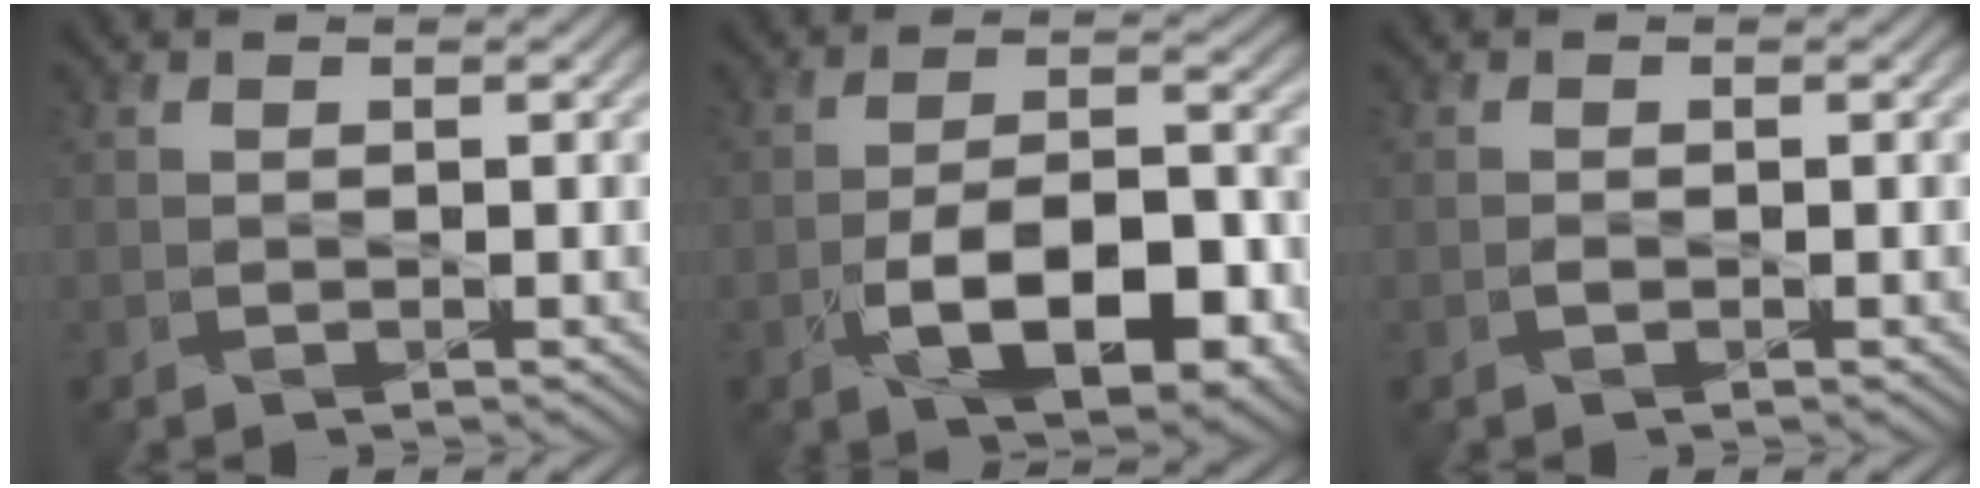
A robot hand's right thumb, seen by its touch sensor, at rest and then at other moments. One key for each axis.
{"total": 11.1, "fx": -4.6, "fy": 5.0, "fz": 8.8, "tx": -0.153, "ty": -0.005, "tz": -0.078}
{"total": 0.6, "fx": -0.5, "fy": 0.1, "fz": 0.3, "tx": -0.008, "ty": -0.002, "tz": -0.010}